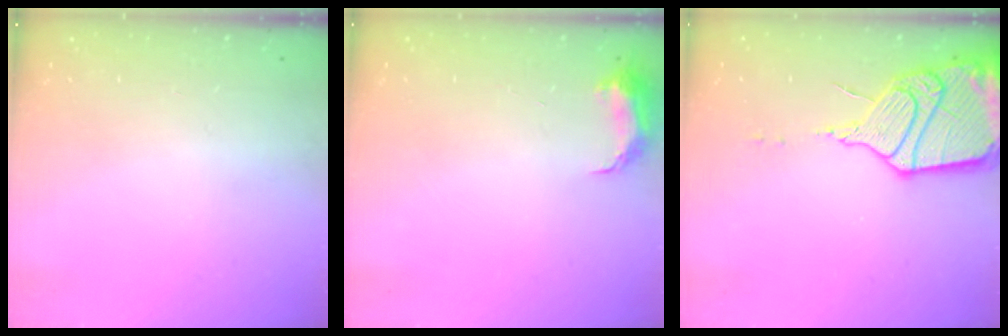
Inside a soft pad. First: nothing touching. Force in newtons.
{"total": 7.0, "press": 6.9, "slide": 0.6}
{"total": 19.2, "press": 18.4, "slide": 5.2}